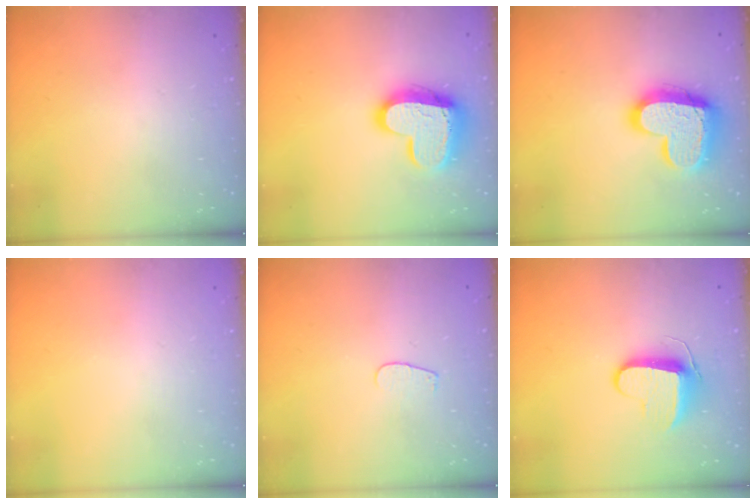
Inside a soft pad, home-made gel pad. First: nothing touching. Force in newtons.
{"total": 16.2, "press": 16.1, "slide": 1.4}
{"total": 18.4, "press": 18.3, "slide": 1.7}
{"total": 0.0}
{"total": 2.6, "press": 2.5, "slide": 0.3}
{"total": 9.4, "press": 9.4, "slide": 0.5}